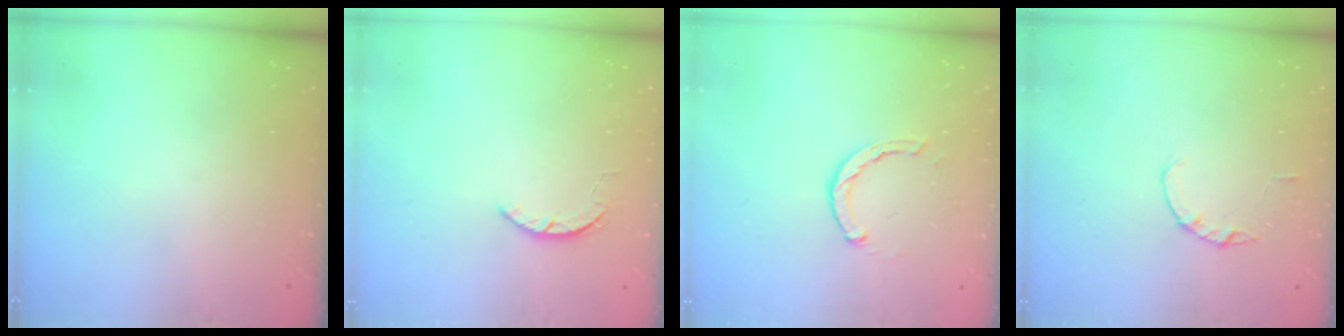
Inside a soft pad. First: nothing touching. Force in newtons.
{"total": 1.6, "press": 1.6, "slide": 0.3}
{"total": 2.1, "press": 2.1, "slide": 0.3}
{"total": 1.0, "press": 1.0, "slide": 0.2}